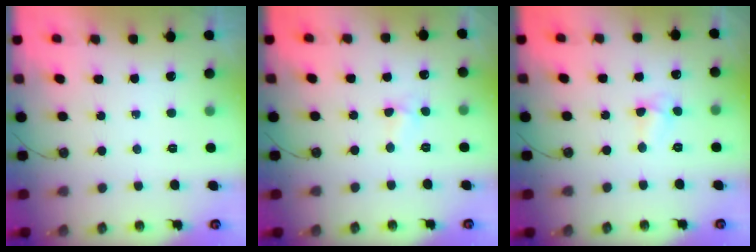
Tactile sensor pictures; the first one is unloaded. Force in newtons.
{"total": 2.6, "press": 2.5, "slide": 0.3}
{"total": 3.3, "press": 3.3, "slide": 0.5}